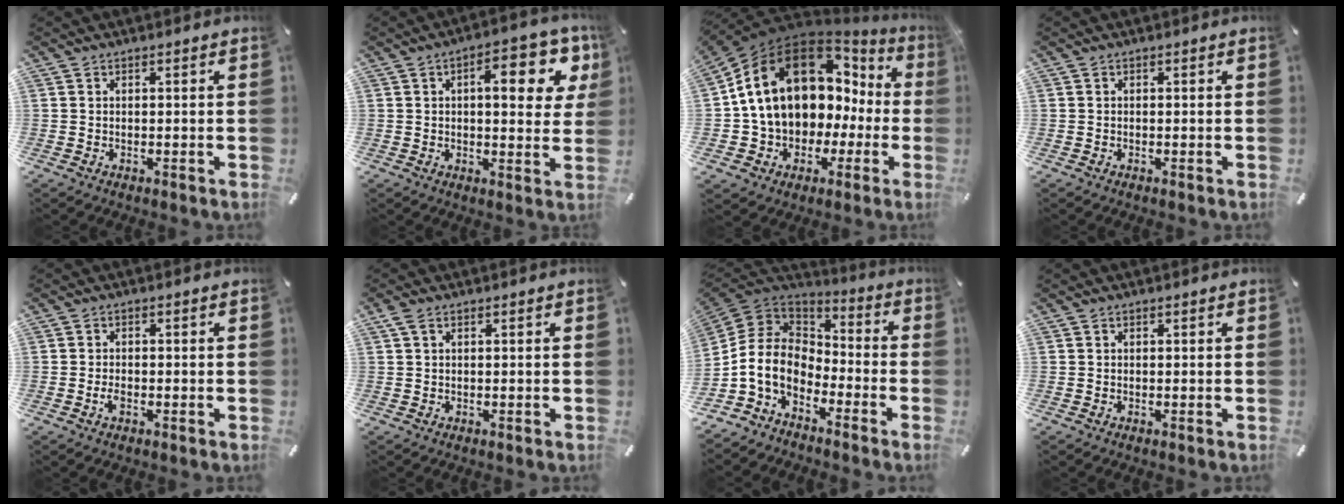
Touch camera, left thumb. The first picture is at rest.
{"total": 12.6, "force": [4.4, 5.4, 10.5], "torque": [-0.138, -0.013, 0.067]}
{"total": 17.6, "force": [5.1, 12.8, 11.0], "torque": [-0.222, -0.032, 0.091]}
{"total": 0.0}
{"total": 2.0, "force": [-1.1, 0.8, 1.4], "torque": [-0.033, 0.000, -0.023]}
{"total": 1.5, "force": [0.4, 0.6, 1.3], "torque": [-0.028, 0.003, 0.007]}
{"total": 10.2, "force": [-5.2, 7.4, 4.7], "torque": [-0.132, 0.010, -0.106]}
{"total": 0.0}